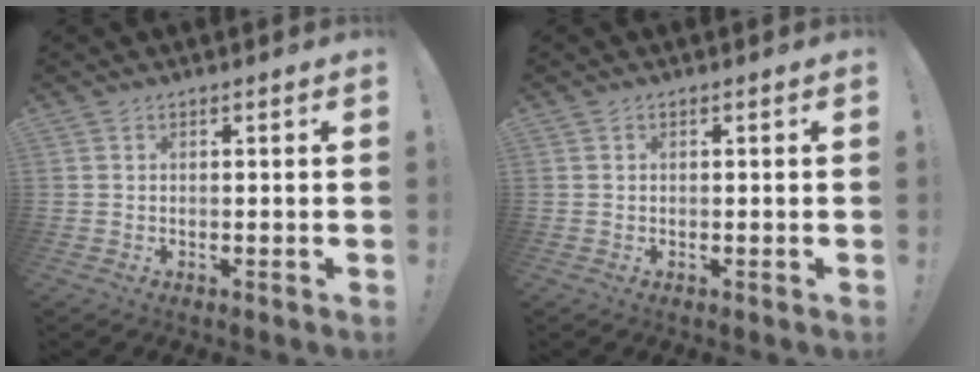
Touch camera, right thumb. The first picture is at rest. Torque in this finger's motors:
{"motor_torque": [0.05, -0.22, 0.18, 0.18, 0.00]}